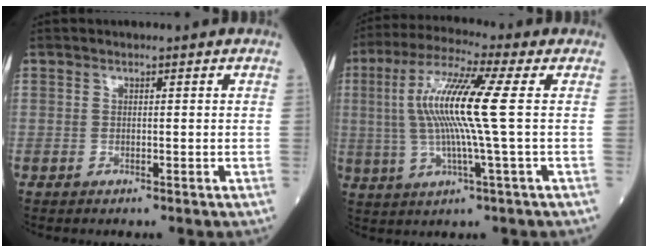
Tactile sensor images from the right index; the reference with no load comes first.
{"total": 12.6, "force": [1.3, -0.7, 12.5], "torque": [-0.260, 0.011, 0.021]}